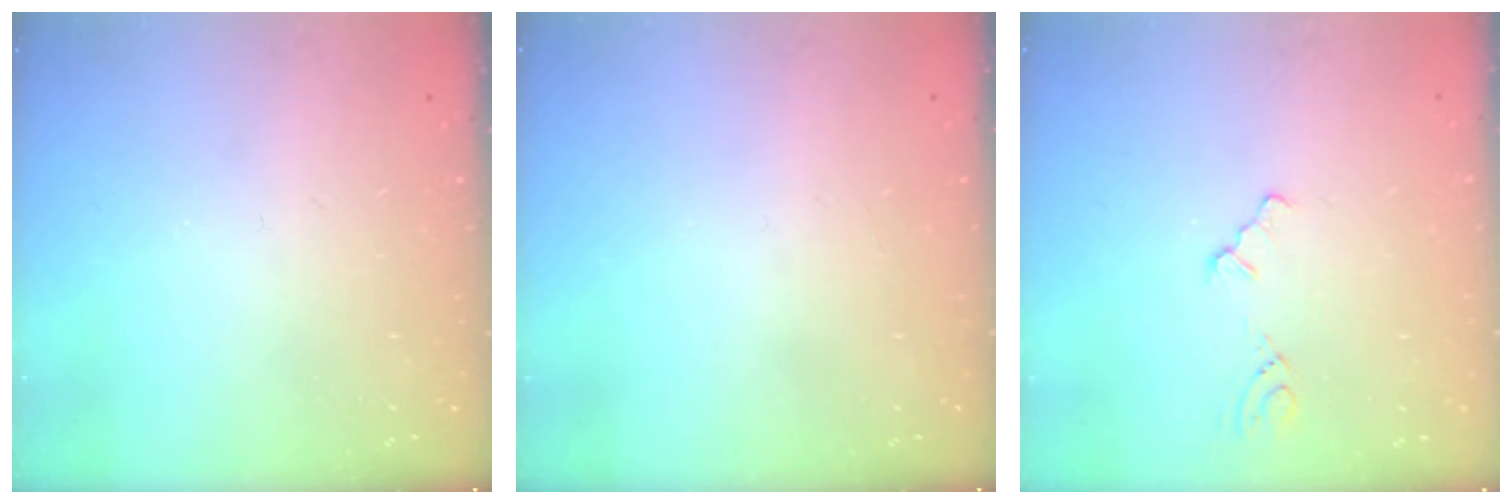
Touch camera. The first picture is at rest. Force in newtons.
{"total": 0.0}
{"total": 1.5, "press": 1.4, "slide": 0.2}